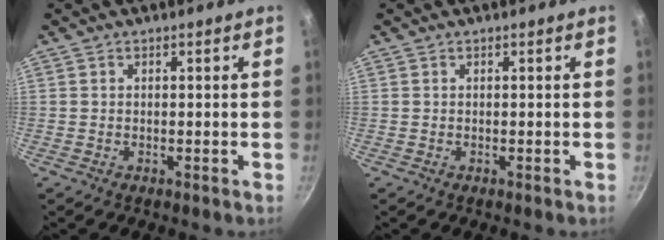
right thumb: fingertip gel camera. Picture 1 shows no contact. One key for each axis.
{"total": 0.0}